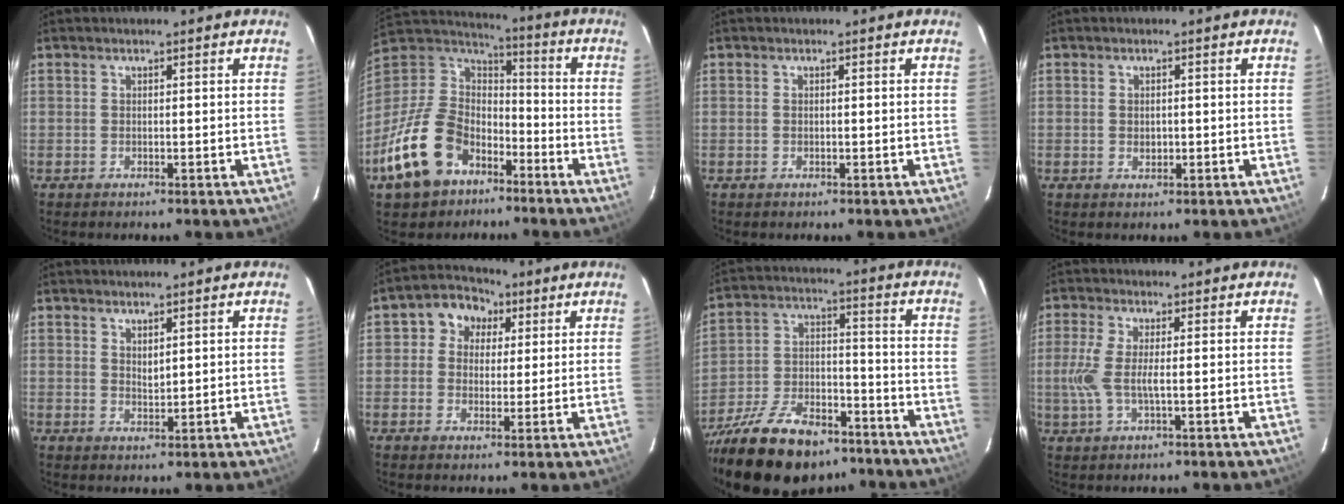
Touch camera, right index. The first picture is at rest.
{"total": 18.8, "force": [-10.3, 12.8, 9.2], "torque": [-0.225, 0.012, -0.166]}
{"total": 0.0}
{"total": 1.6, "force": [-0.2, 1.3, 0.9], "torque": [-0.014, 0.002, -0.002]}
{"total": 1.9, "force": [1.2, 0.9, 1.2], "torque": [-0.019, -0.002, 0.022]}
{"total": 6.7, "force": [1.9, 6.1, 2.2], "torque": [-0.034, 0.024, 0.022]}
{"total": 22.2, "force": [-16.5, 9.5, 11.4], "torque": [-0.227, -0.011, -0.259]}
{"total": 5.7, "force": [-0.4, 1.0, 5.6], "torque": [-0.128, -0.003, -0.009]}